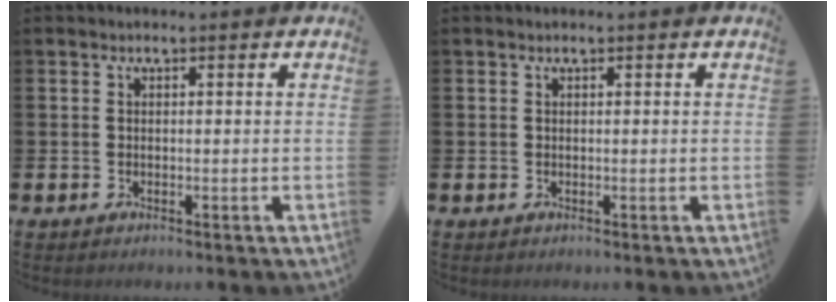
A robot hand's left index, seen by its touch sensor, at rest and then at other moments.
{"total": 0.0}